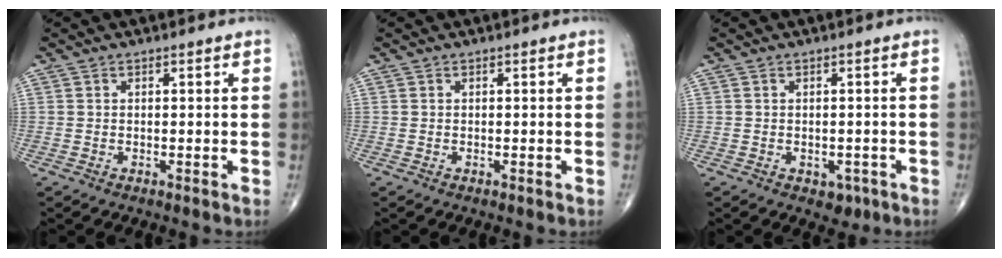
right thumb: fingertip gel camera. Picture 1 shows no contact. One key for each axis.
{"total": 0.0}
{"total": 2.7, "fx": -1.2, "fy": 1.9, "fz": 1.5, "tx": -0.004, "ty": 0.005, "tz": -0.008}